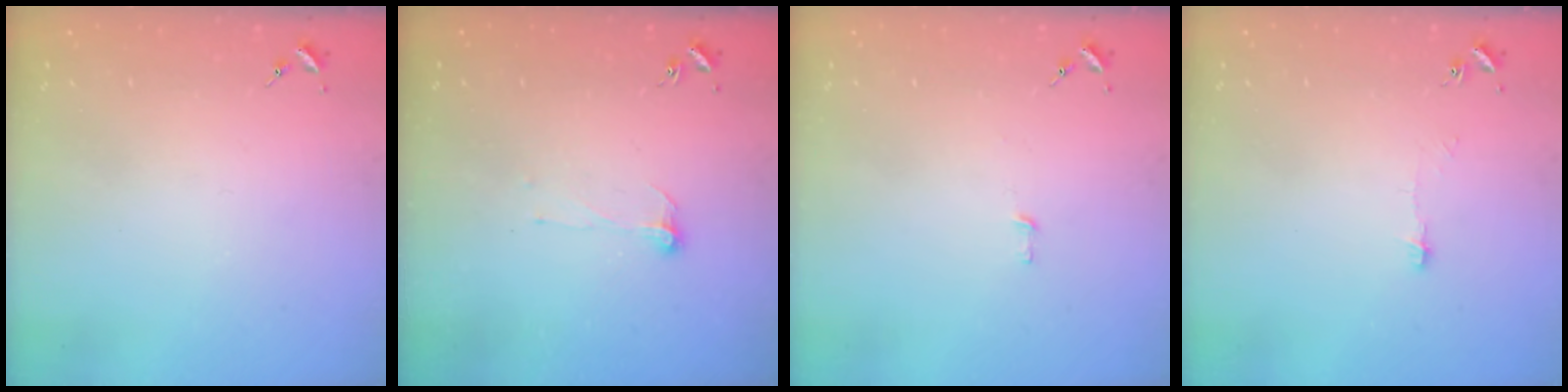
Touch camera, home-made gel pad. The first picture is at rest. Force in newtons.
{"total": 6.0, "press": 6.0, "slide": 0.5}
{"total": 2.6, "press": 2.6, "slide": 0.2}
{"total": 3.7, "press": 3.7, "slide": 0.3}